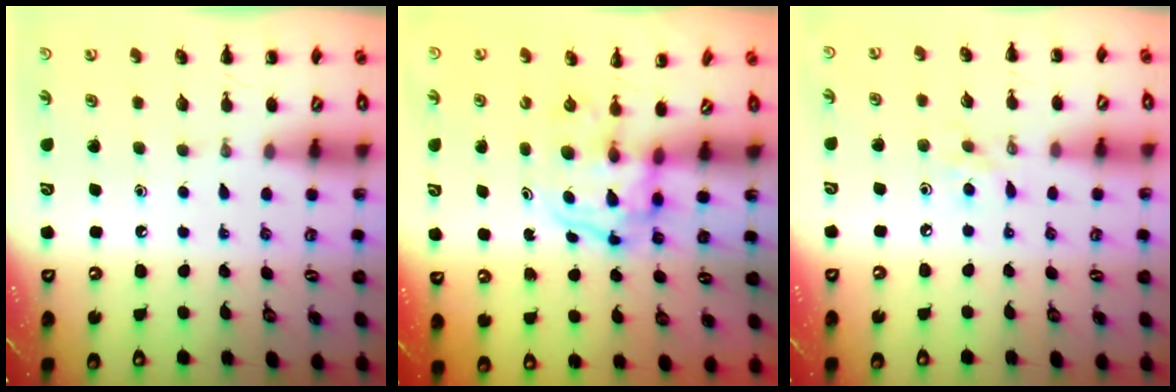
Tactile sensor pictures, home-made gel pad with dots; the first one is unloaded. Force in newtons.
{"total": 3.8, "press": 3.7, "slide": 0.5}
{"total": 4.6, "press": 4.3, "slide": 1.7}